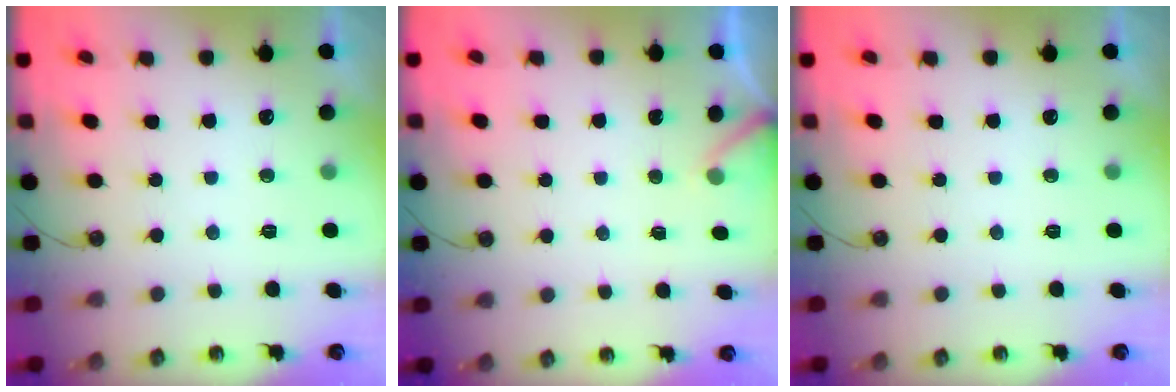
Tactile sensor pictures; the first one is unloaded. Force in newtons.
{"total": 3.0, "press": 3.0, "slide": 0.2}
{"total": 0.0}